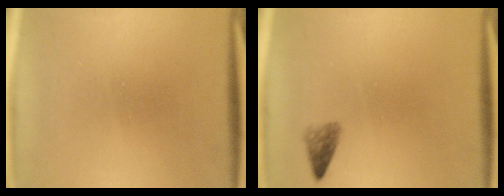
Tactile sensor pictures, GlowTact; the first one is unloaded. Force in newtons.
{"total": 1.7}